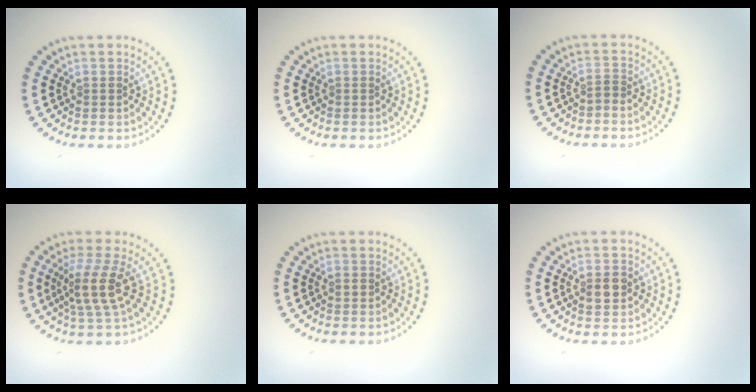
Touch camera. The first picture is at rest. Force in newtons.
{"total": 0.0}
{"total": 0.6, "press": 0.2, "slide": 0.5}
{"total": 3.7, "press": 2.9, "slide": 2.3}
{"total": 0.7, "press": 0.7, "slide": 0.2}
{"total": 2.4, "press": 2.4, "slide": 0.0}